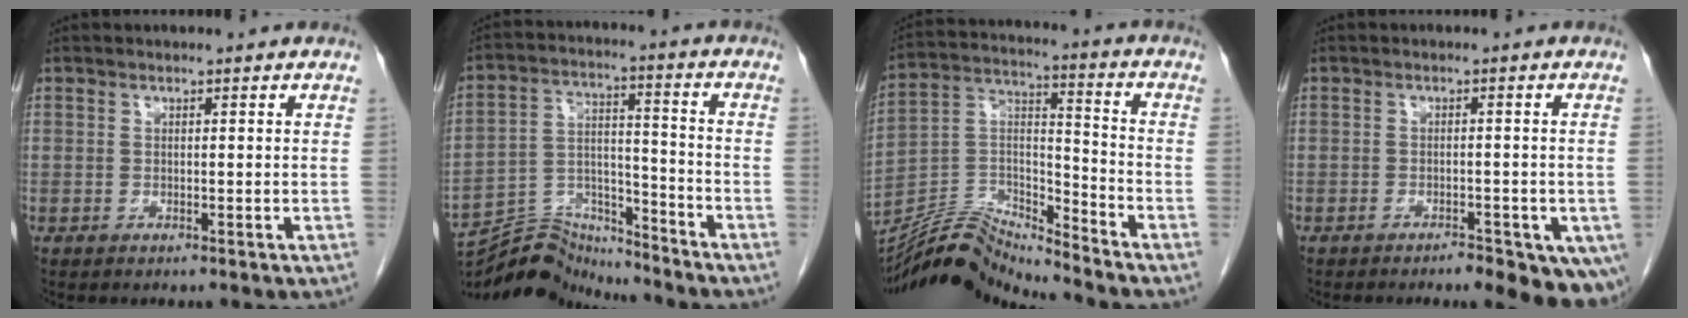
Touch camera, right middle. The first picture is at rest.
{"total": 12.5, "force": [-12.4, 1.3, 0.9], "torque": [-0.021, 0.027, -0.223]}
{"total": 12.3, "force": [-12.2, -0.7, 0.9], "torque": [-0.021, 0.049, -0.233]}
{"total": 10.4, "force": [-7.0, 3.8, 6.8], "torque": [-0.067, -0.004, -0.085]}